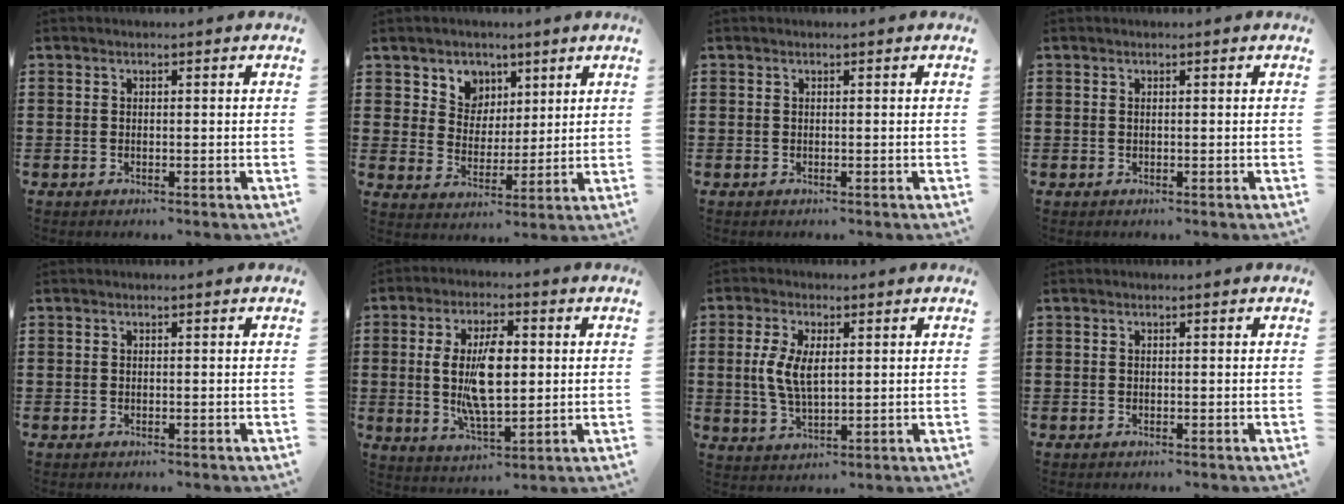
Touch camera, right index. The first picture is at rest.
{"total": 5.4, "force": [3.1, 4.4, -0.1], "torque": [-0.024, -0.007, 0.054]}
{"total": 0.0}
{"total": 0.0}
{"total": 0.0}
{"total": 9.4, "force": [0.6, 3.9, 8.6], "torque": [-0.181, 0.005, 0.005]}
{"total": 6.3, "force": [0.8, 3.0, 5.5], "torque": [-0.117, 0.007, 0.012]}
{"total": 0.0}